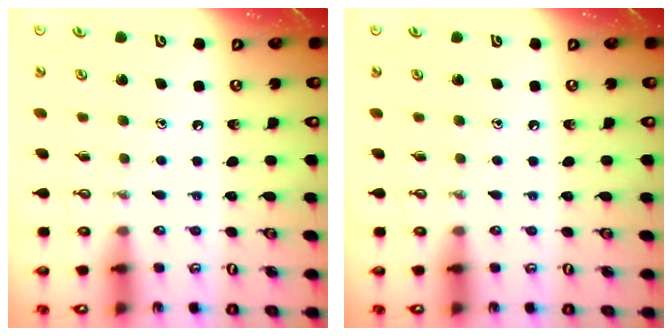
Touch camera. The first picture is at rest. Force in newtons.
{"total": 0.0}